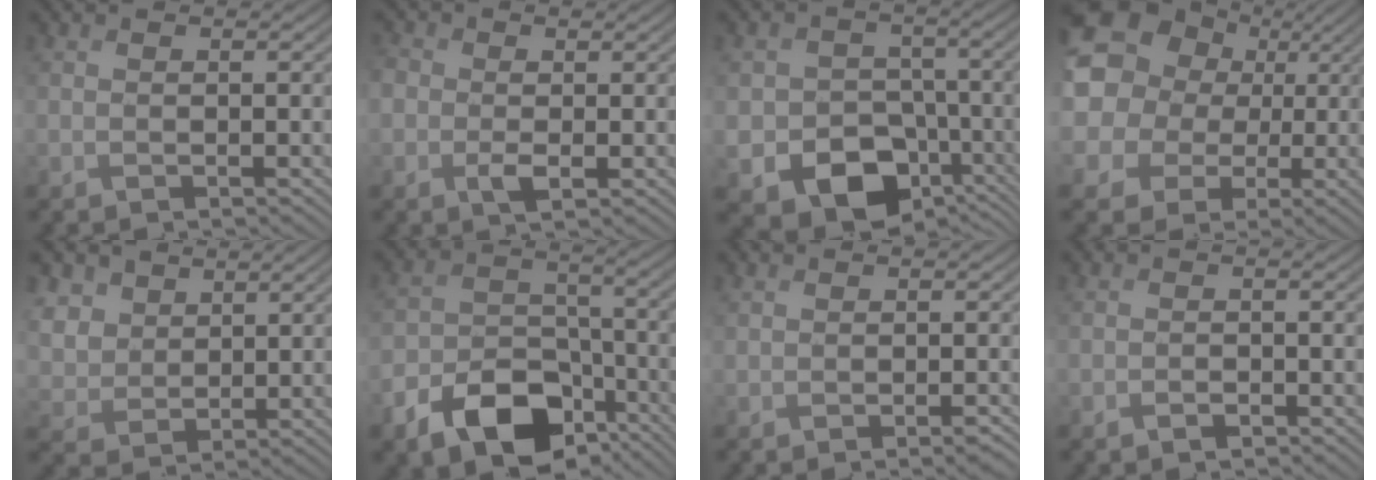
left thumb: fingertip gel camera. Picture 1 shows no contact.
{"total": 3.8, "force": [-0.5, 2.7, 2.6], "torque": [-0.059, -0.002, -0.020]}
{"total": 12.2, "force": [-5.6, 9.4, 5.4], "torque": [-0.100, -0.037, -0.093]}
{"total": 15.4, "force": [4.0, 13.3, 6.5], "torque": [-0.213, 0.027, 0.067]}
{"total": 5.8, "force": [3.0, 4.3, 2.3], "torque": [-0.092, 0.003, 0.056]}
{"total": 12.0, "force": [-7.2, 7.1, 6.6], "torque": [-0.127, -0.014, -0.132]}
{"total": 1.0, "force": [-0.5, 0.3, 0.7], "torque": [-0.010, -0.002, -0.006]}
{"total": 1.0, "force": [-0.7, 0.5, 0.5], "torque": [-0.007, -0.001, -0.014]}